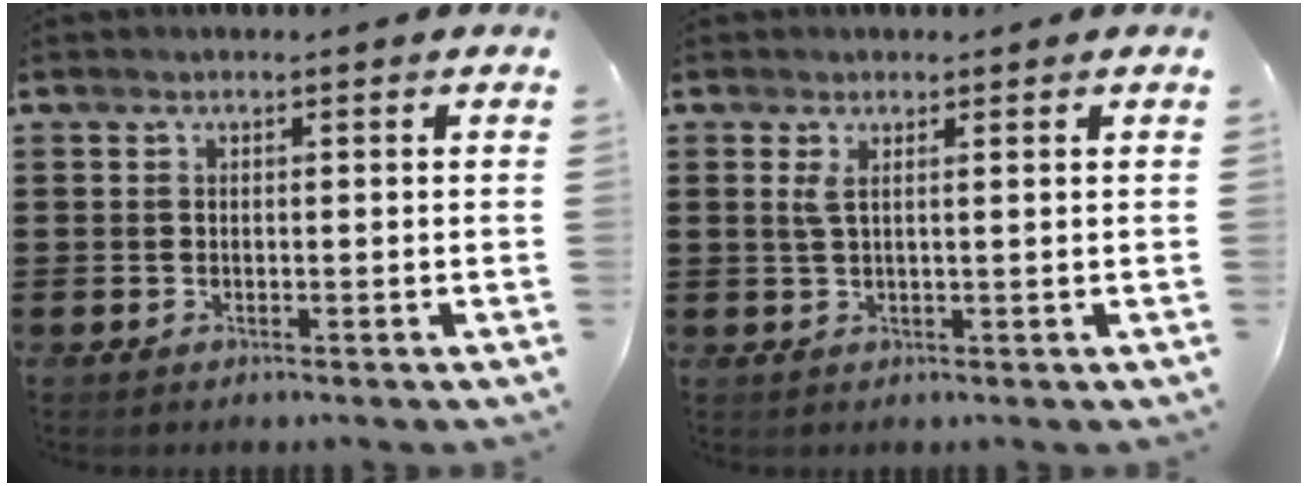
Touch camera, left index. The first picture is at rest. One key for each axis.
{"total": 1.9, "fx": 0.9, "fy": 0.1, "fz": 1.6, "tx": -0.037, "ty": -0.002, "tz": 0.016}